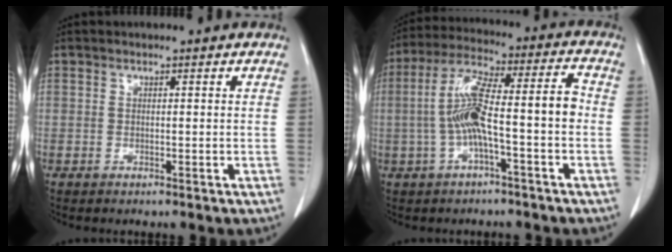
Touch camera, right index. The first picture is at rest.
{"total": 11.4, "force": [-1.9, 1.6, 11.2], "torque": [-0.209, 0.039, -0.032]}